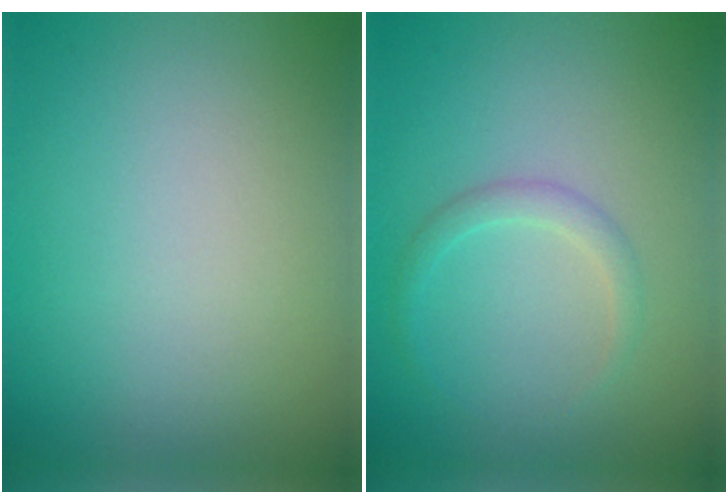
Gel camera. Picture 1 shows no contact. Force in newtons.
{"total": 1.5, "press": 1.5, "slide": 0.1}